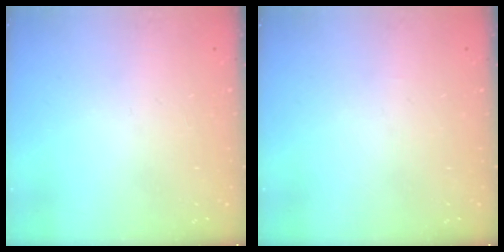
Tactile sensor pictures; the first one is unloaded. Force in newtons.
{"total": 0.0}